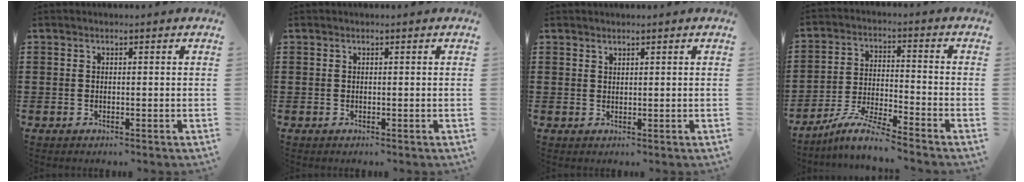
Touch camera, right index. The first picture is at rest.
{"total": 0.0}
{"total": 0.8, "force": [0.8, 0.3, 0.0], "torque": [-0.002, 0.001, 0.015]}
{"total": 6.5, "force": [-5.9, -0.1, 2.7], "torque": [-0.065, -0.010, -0.117]}